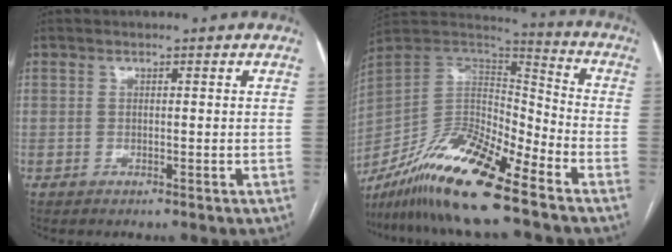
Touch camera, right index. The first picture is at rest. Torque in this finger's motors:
{"motor_torque": [0.35, -1.08, -0.18, -0.13]}